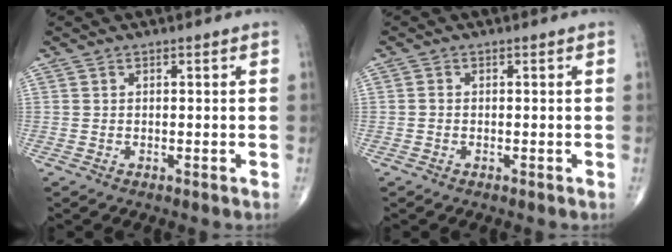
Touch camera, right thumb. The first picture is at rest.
{"total": 0.5, "force": [-0.2, 0.4, 0.3], "torque": [-0.005, 0.000, -0.007]}